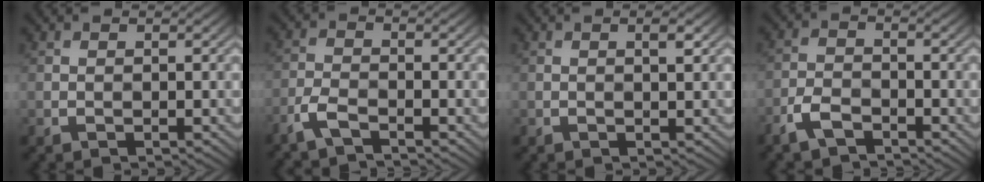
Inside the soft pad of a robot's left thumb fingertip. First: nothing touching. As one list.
[{"total": 3.7, "force": [-2.4, 1.2, 2.5], "torque": [-0.056, -0.005, -0.055]}, {"total": 1.6, "force": [1.2, 0.0, 1.1], "torque": [-0.001, 0.007, 0.013]}, {"total": 4.0, "force": [-2.5, 1.8, 2.5], "torque": [-0.051, -0.005, -0.059]}]